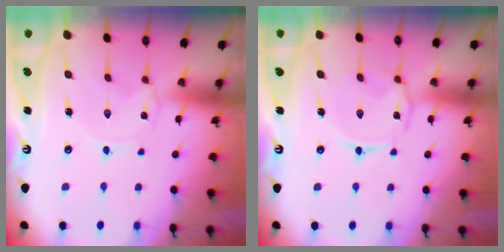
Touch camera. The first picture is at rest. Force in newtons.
{"total": 2.7, "press": 2.7, "slide": 0.4}